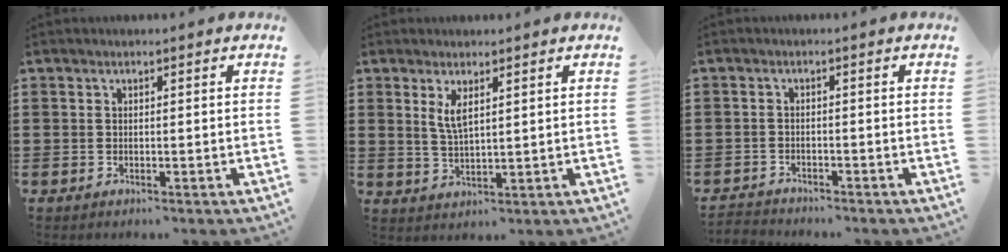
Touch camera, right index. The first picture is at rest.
{"total": 3.4, "force": [1.6, 1.0, 2.7], "torque": [-0.058, 0.005, 0.028]}
{"total": 1.7, "force": [-1.6, 0.2, -0.2], "torque": [-0.003, 0.002, -0.037]}